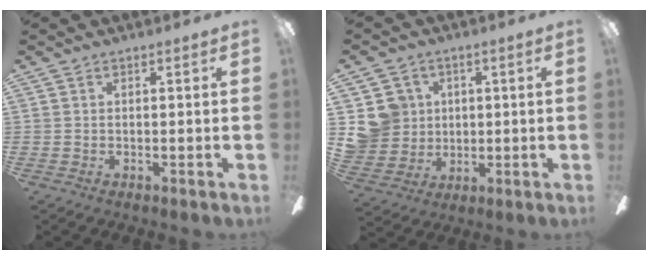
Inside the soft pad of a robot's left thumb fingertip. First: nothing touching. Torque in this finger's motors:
{"motor_torque": [0.24, 0.89, 0.38, -0.26, 0.01]}